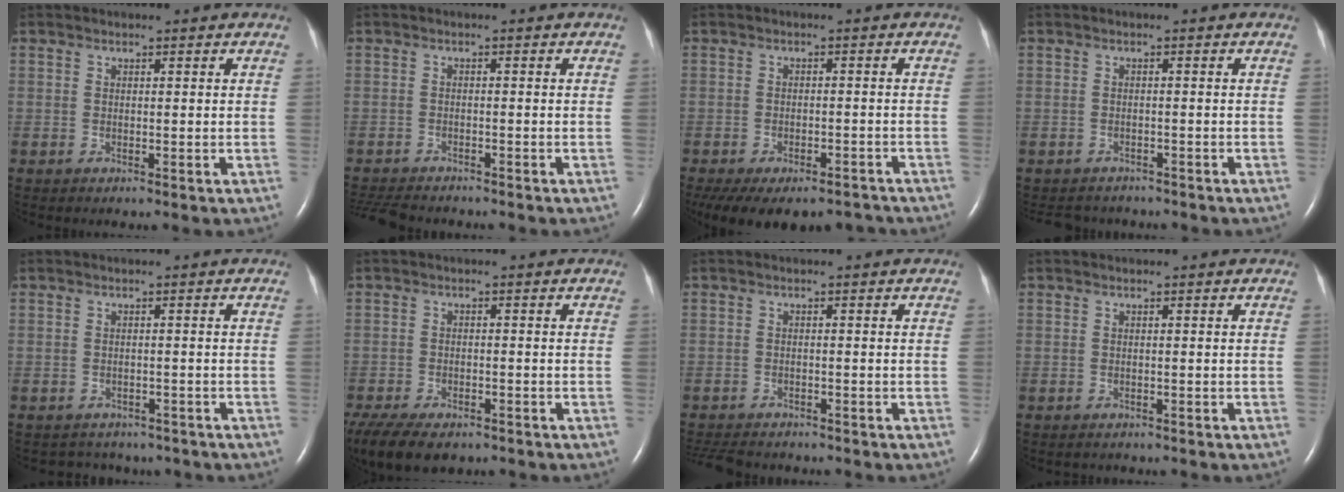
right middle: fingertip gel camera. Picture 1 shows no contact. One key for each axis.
{"total": 7.5, "fx": -6.8, "fy": 1.9, "fz": 2.7, "tx": -0.047, "ty": -0.011, "tz": -0.105}
{"total": 15.5, "fx": -12.0, "fy": 7.1, "fz": 6.8, "tx": -0.157, "ty": -0.008, "tz": -0.154}
{"total": 5.1, "fx": -4.8, "fy": 1.9, "fz": 0.4, "tx": -0.005, "ty": -0.004, "tz": -0.062}
{"total": 6.0, "fx": -5.1, "fy": 3.0, "fz": 0.4, "tx": -0.003, "ty": 0.009, "tz": -0.053}
{"total": 11.9, "fx": -8.7, "fy": 5.2, "fz": 6.2, "tx": -0.127, "ty": -0.013, "tz": -0.129}
{"total": 8.1, "fx": -7.1, "fy": 2.6, "fz": 2.8, "tx": -0.054, "ty": -0.009, "tz": -0.104}
{"total": 1.2, "fx": -1.1, "fy": 0.5, "fz": 0.0, "tx": -0.009, "ty": 0.000, "tz": -0.016}